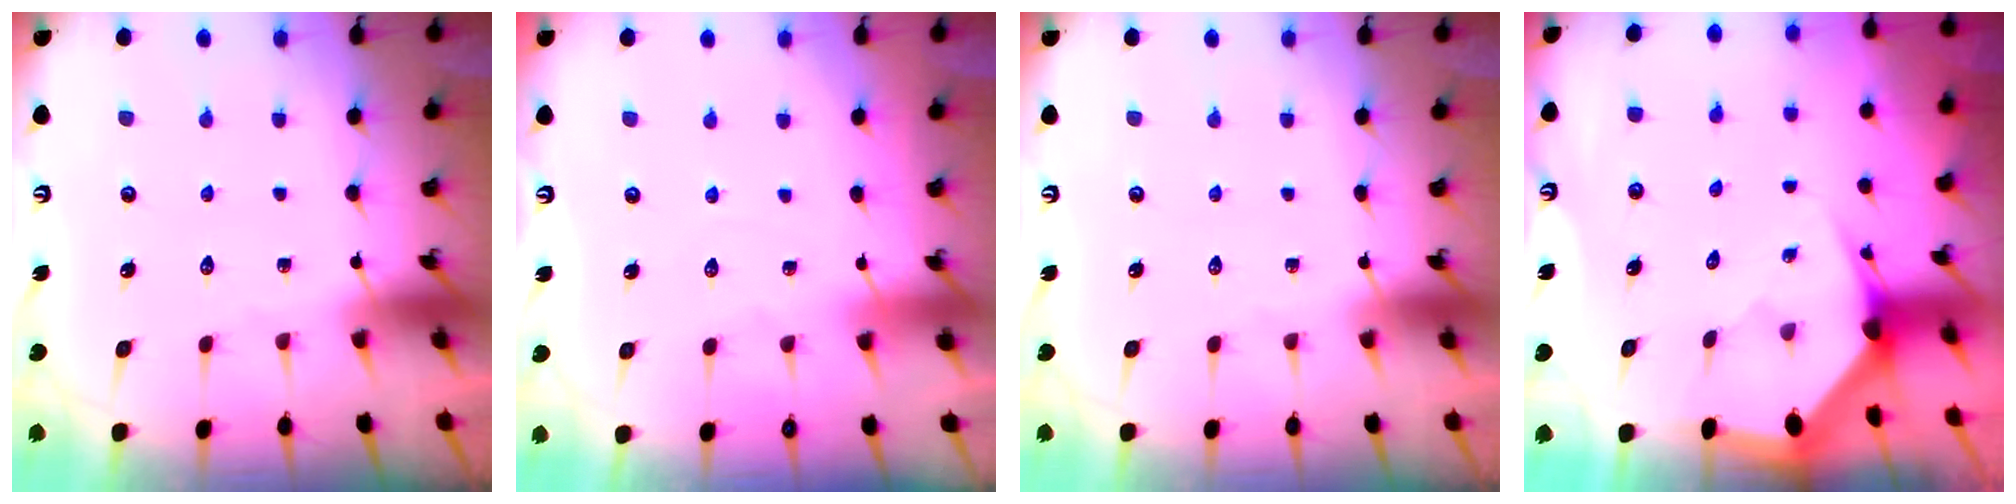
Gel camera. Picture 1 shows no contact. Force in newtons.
{"total": 2.7, "press": 2.7, "slide": 0.3}
{"total": 0.0}
{"total": 3.0, "press": 3.0, "slide": 0.2}